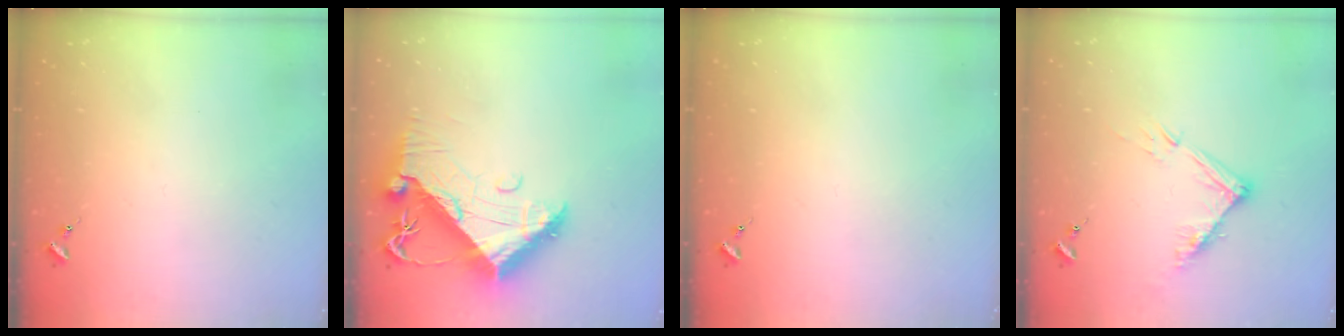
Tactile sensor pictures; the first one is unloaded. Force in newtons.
{"total": 13.2, "press": 13.1, "slide": 1.4}
{"total": 0.0}
{"total": 10.5, "press": 10.5, "slide": 0.8}